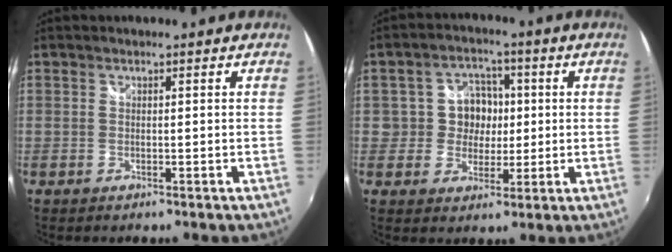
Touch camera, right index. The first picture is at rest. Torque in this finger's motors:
{"motor_torque": [0.08, 0.01, 0.05, 0.03]}